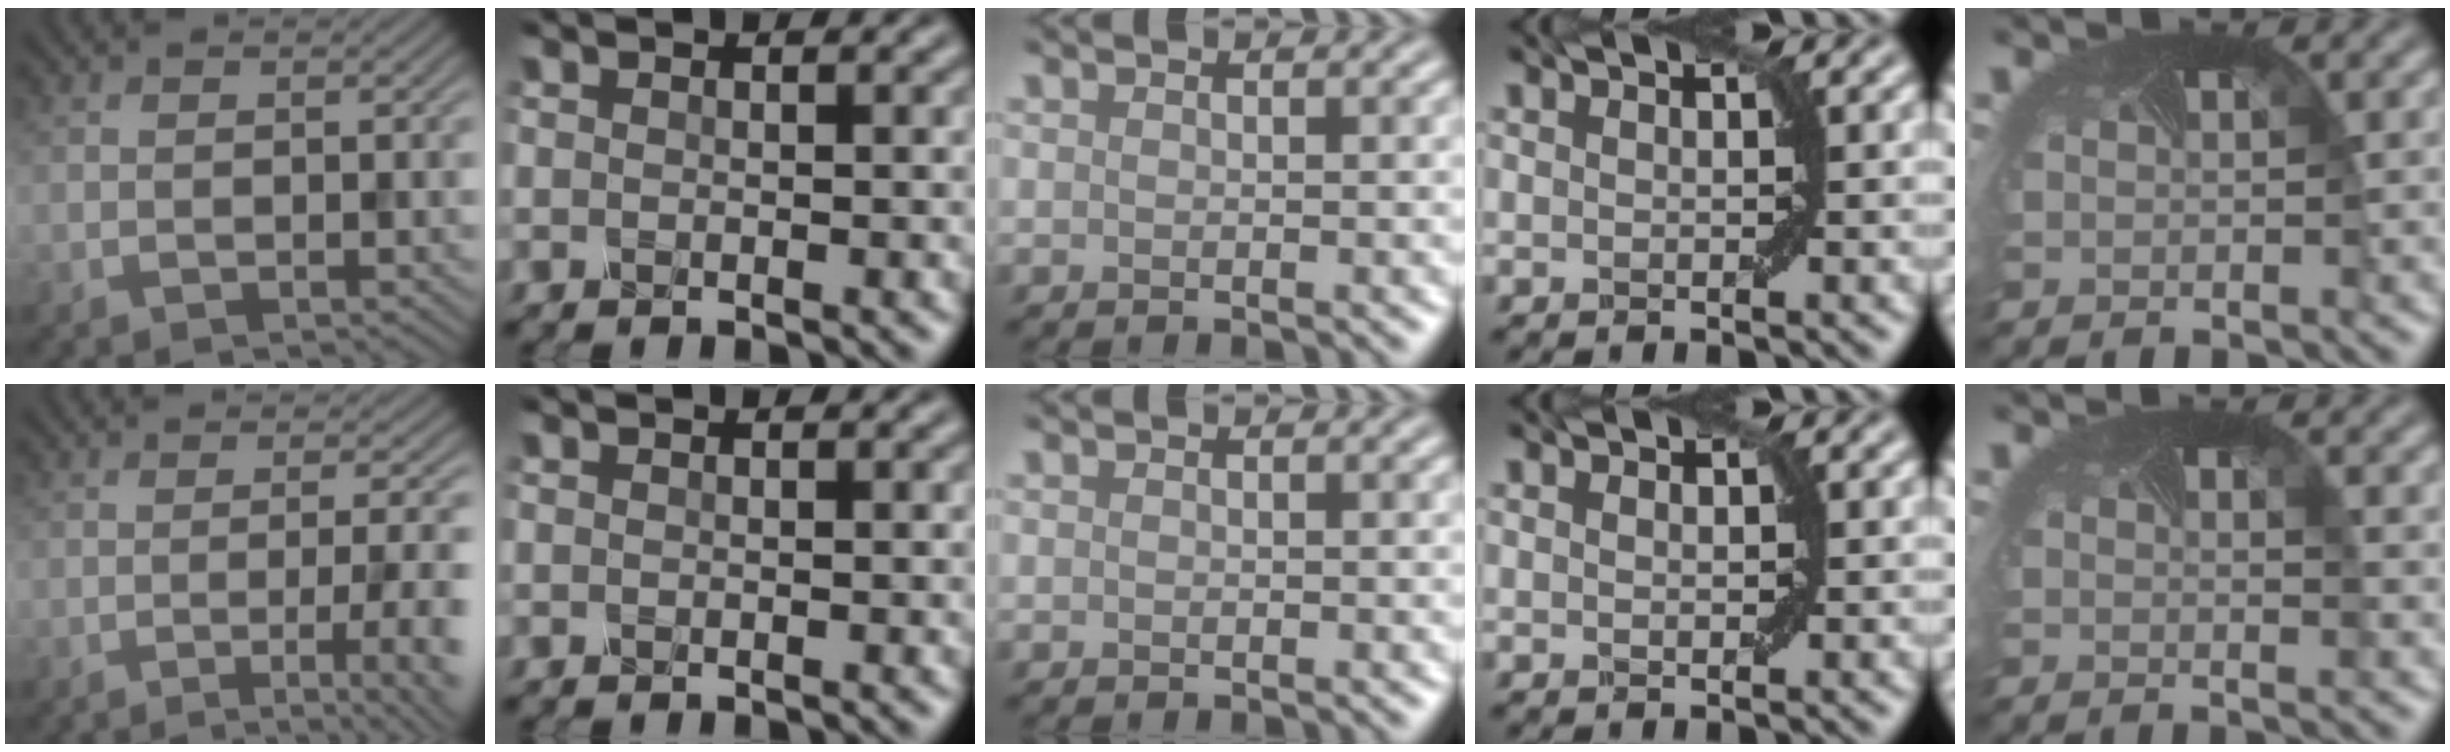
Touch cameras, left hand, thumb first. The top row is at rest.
{"thumb": {"total": 6.7, "force": [-2.0, 1.0, 6.3], "torque": [-0.082, 0.000, -0.028]}, "ring": {"total": 0.7, "force": [0.2, 0.5, 0.5], "torque": [-0.004, 0.002, 0.004]}}